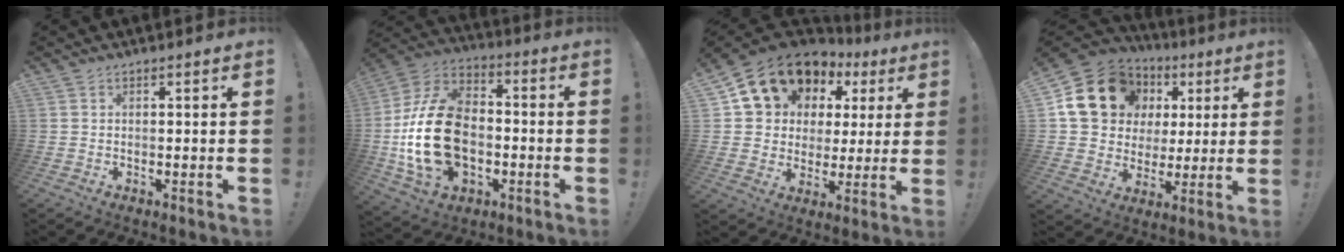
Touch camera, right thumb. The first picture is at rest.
{"total": 23.9, "force": [-3.2, 16.4, 17.1], "torque": [-0.327, 0.037, -0.038]}
{"total": 13.5, "force": [8.5, 9.7, 4.2], "torque": [-0.079, -0.056, 0.172]}
{"total": 19.2, "force": [6.9, 15.5, 9.1], "torque": [-0.151, -0.019, 0.152]}